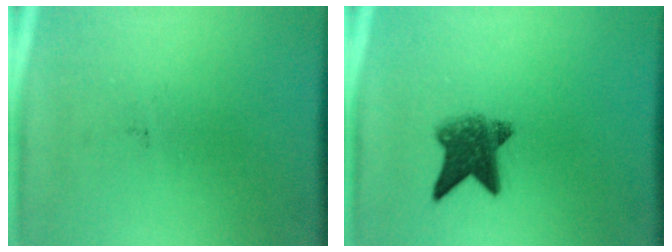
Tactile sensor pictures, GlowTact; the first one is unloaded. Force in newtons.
{"total": 6.2}